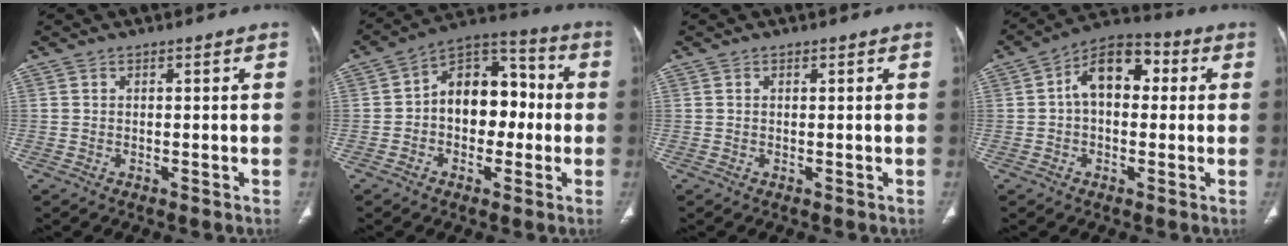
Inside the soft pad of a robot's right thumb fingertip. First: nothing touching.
{"total": 13.2, "force": [-0.6, 9.2, 9.4], "torque": [-0.093, 0.045, -0.023]}
{"total": 0.0}
{"total": 11.0, "force": [1.4, 7.2, 8.3], "torque": [-0.104, 0.034, 0.011]}